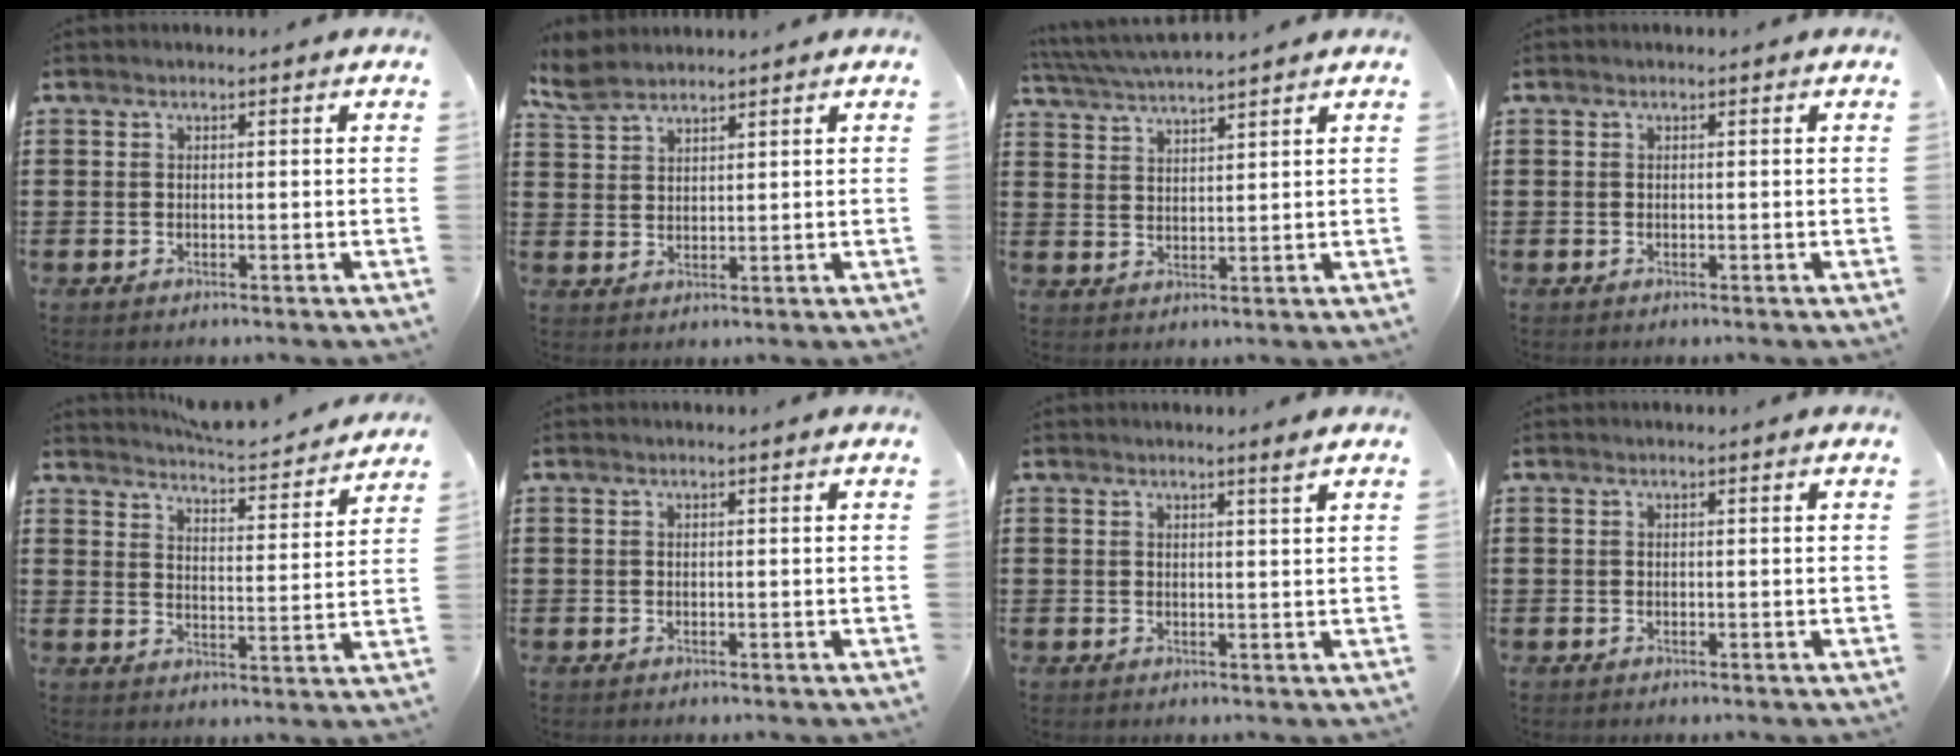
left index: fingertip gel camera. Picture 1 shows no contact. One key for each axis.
{"total": 4.2, "fx": 3.6, "fy": 1.4, "fz": 1.6, "tx": -0.043, "ty": -0.001, "tz": 0.069}
{"total": 4.3, "fx": 4.1, "fy": -0.4, "fz": 1.3, "tx": -0.037, "ty": -0.015, "tz": 0.072}
{"total": 0.0}
{"total": 4.2, "fx": 4.2, "fy": -0.1, "fz": 0.5, "tx": -0.024, "ty": -0.038, "tz": 0.067}
{"total": 0.0}
{"total": 2.0, "fx": 1.5, "fy": -0.4, "fz": 1.3, "tx": -0.026, "ty": -0.003, "tz": 0.026}
{"total": 0.0}